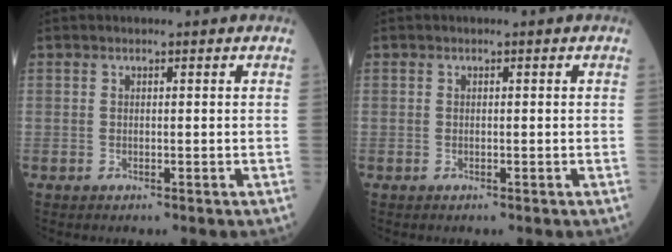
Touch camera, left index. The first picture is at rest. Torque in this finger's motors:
{"motor_torque": [0.08, 0.09, 0.01, 0.01]}